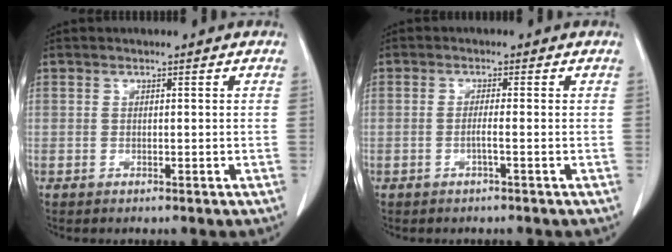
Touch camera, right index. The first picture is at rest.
{"total": 1.5, "force": [-0.6, -0.3, 1.3], "torque": [-0.024, 0.001, -0.014]}